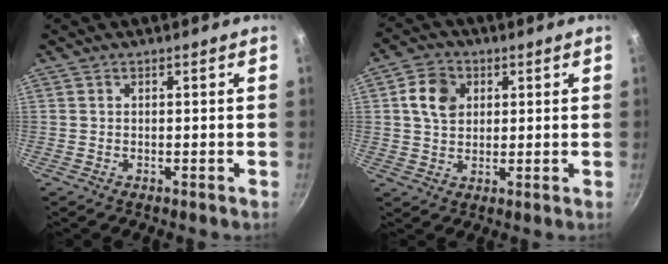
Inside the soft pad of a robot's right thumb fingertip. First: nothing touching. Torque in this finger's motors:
{"motor_torque": [0.24, 0.37, 0.47, 0.23, 0.04]}